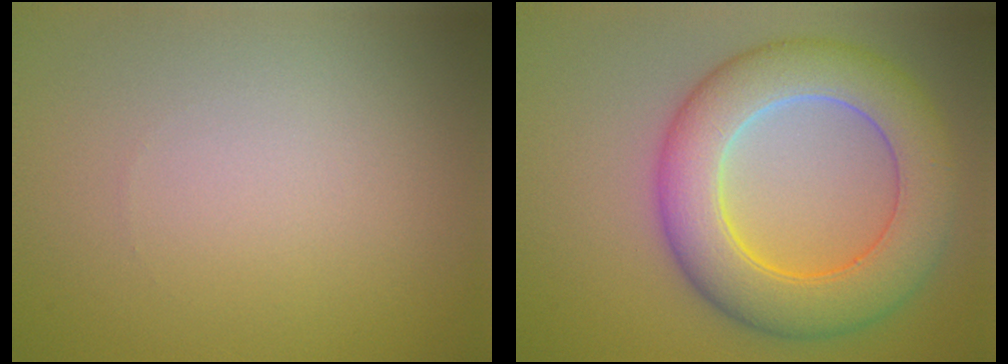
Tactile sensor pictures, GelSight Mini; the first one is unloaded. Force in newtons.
{"total": 8.9, "press": 8.9, "slide": 0.2}